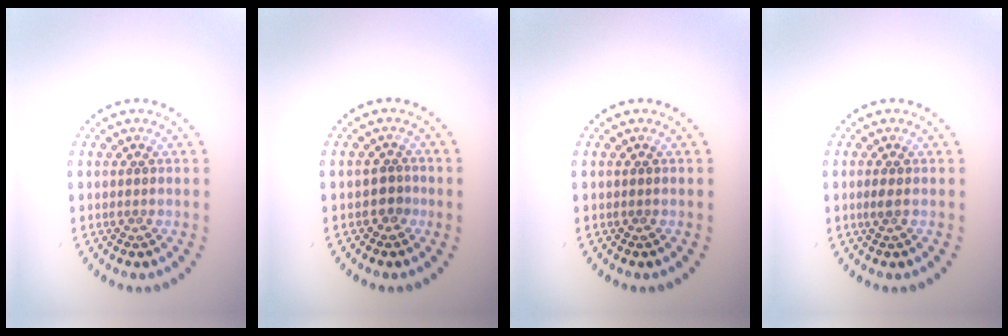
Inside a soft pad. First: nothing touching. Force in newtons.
{"total": 1.3, "press": 1.1, "slide": 0.8}
{"total": 0.0}
{"total": 0.8, "press": 0.8, "slide": 0.3}